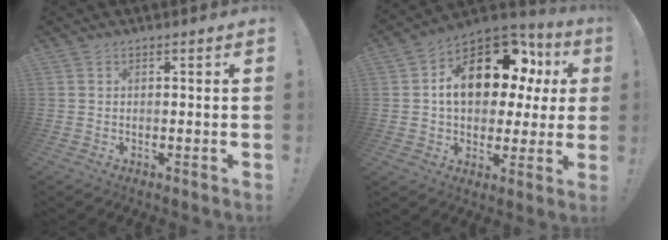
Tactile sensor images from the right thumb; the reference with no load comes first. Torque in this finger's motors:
{"motor_torque": [2.08, 2.93, 1.06, -0.77, 0.44]}